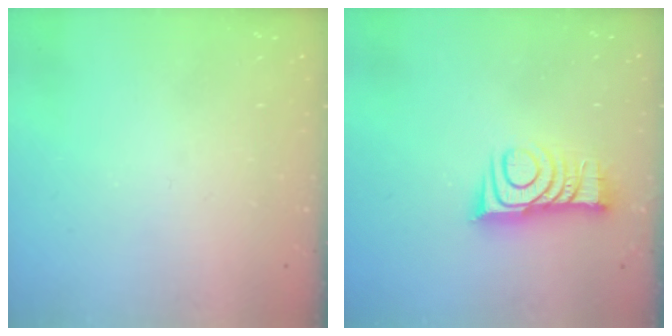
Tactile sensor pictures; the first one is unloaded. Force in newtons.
{"total": 10.5, "press": 10.5, "slide": 0.3}